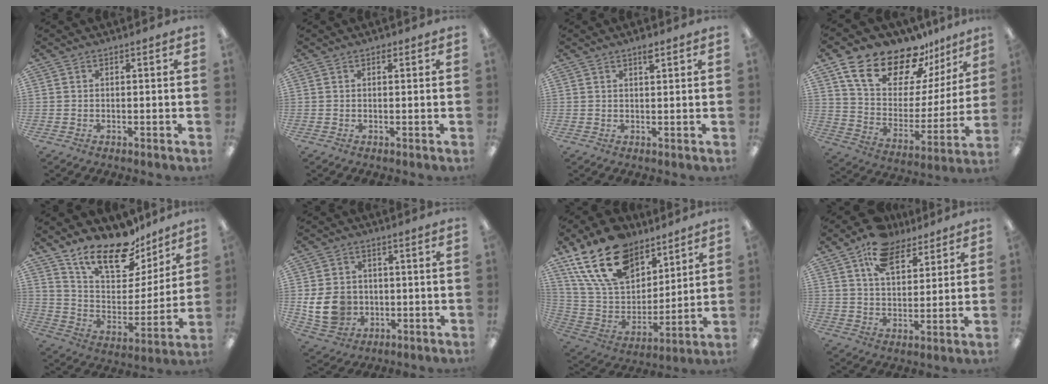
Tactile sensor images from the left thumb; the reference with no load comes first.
{"total": 0.8, "force": [0.5, 0.5, 0.4], "torque": [0.000, -0.001, 0.006]}
{"total": 2.3, "force": [1.7, 0.7, 1.5], "torque": [-0.016, -0.006, 0.026]}
{"total": 19.1, "force": [15.0, 8.6, 8.2], "torque": [-0.158, -0.104, 0.269]}
{"total": 19.4, "force": [15.0, 8.1, 9.3], "torque": [-0.165, -0.101, 0.265]}
{"total": 10.7, "force": [-1.4, 9.0, 5.6], "torque": [-0.124, 0.013, -0.021]}
{"total": 21.7, "force": [13.8, 12.6, 11.1], "torque": [-0.219, -0.063, 0.258]}
{"total": 12.5, "force": [8.6, 6.6, 6.1], "torque": [-0.106, -0.033, 0.157]}